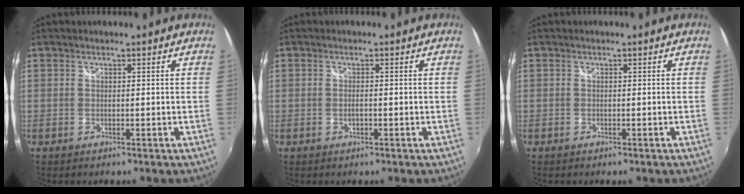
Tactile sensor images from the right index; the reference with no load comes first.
{"total": 1.1, "force": [-0.5, 0.4, 0.8], "torque": [-0.019, -0.001, -0.008]}
{"total": 0.6, "force": [-0.5, 0.4, 0.2], "torque": [-0.004, -0.001, -0.009]}